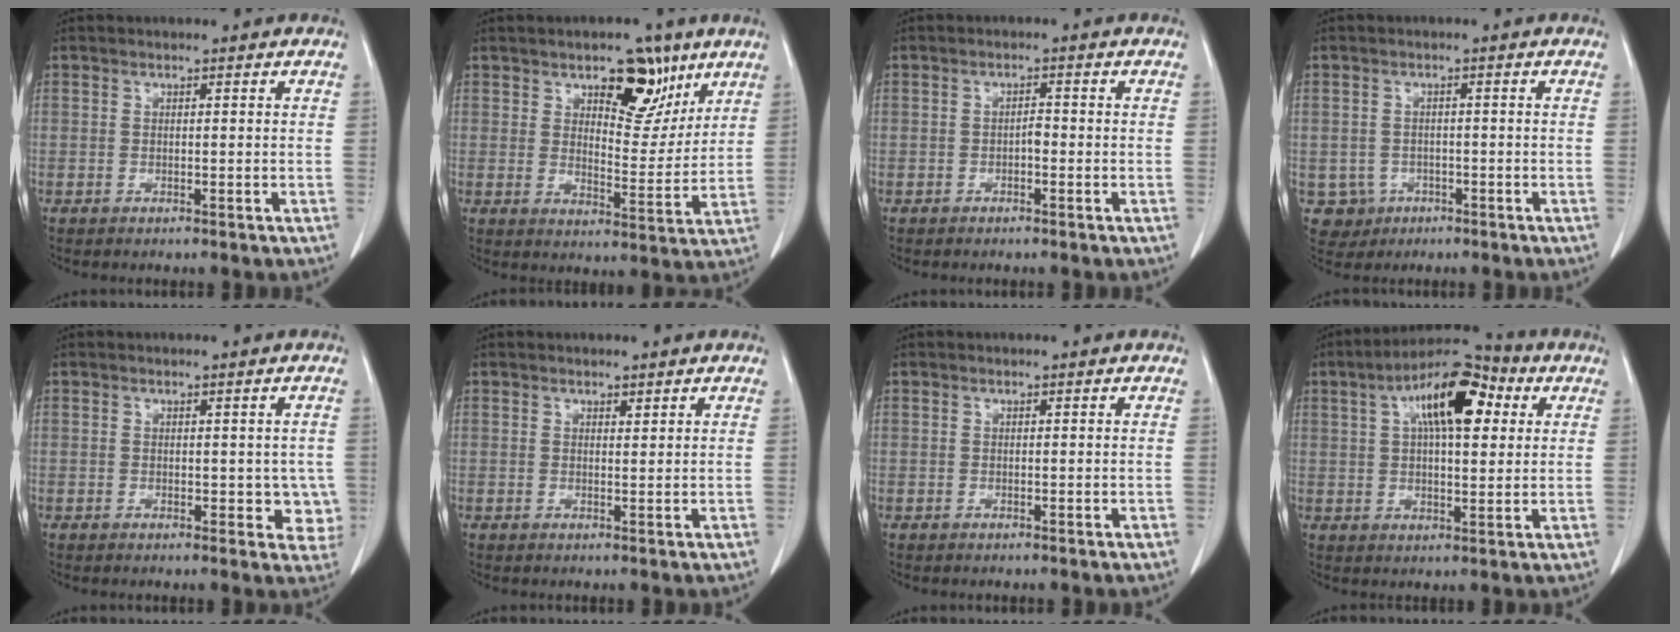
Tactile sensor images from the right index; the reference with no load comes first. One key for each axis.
{"total": 9.1, "fx": 5.5, "fy": 4.2, "fz": 5.9, "tx": -0.075, "ty": -0.002, "tz": 0.084}
{"total": 1.2, "fx": -0.5, "fy": 0.5, "fz": 1.0, "tx": -0.015, "ty": 0.004, "tz": -0.009}
{"total": 4.1, "fx": -1.5, "fy": 3.9, "fz": 0.1, "tx": -0.001, "ty": 0.009, "tz": -0.017}
{"total": 4.2, "fx": -0.2, "fy": 2.7, "fz": 3.2, "tx": -0.010, "ty": 0.005, "tz": 0.003}
{"total": 0.7, "fx": 0.6, "fy": 0.2, "fz": 0.3, "tx": -0.007, "ty": -0.006, "tz": 0.010}
{"total": 0.0}
{"total": 13.3, "fx": 4.7, "fy": 4.6, "fz": 11.6, "tx": -0.196, "ty": 0.036, "tz": 0.070}